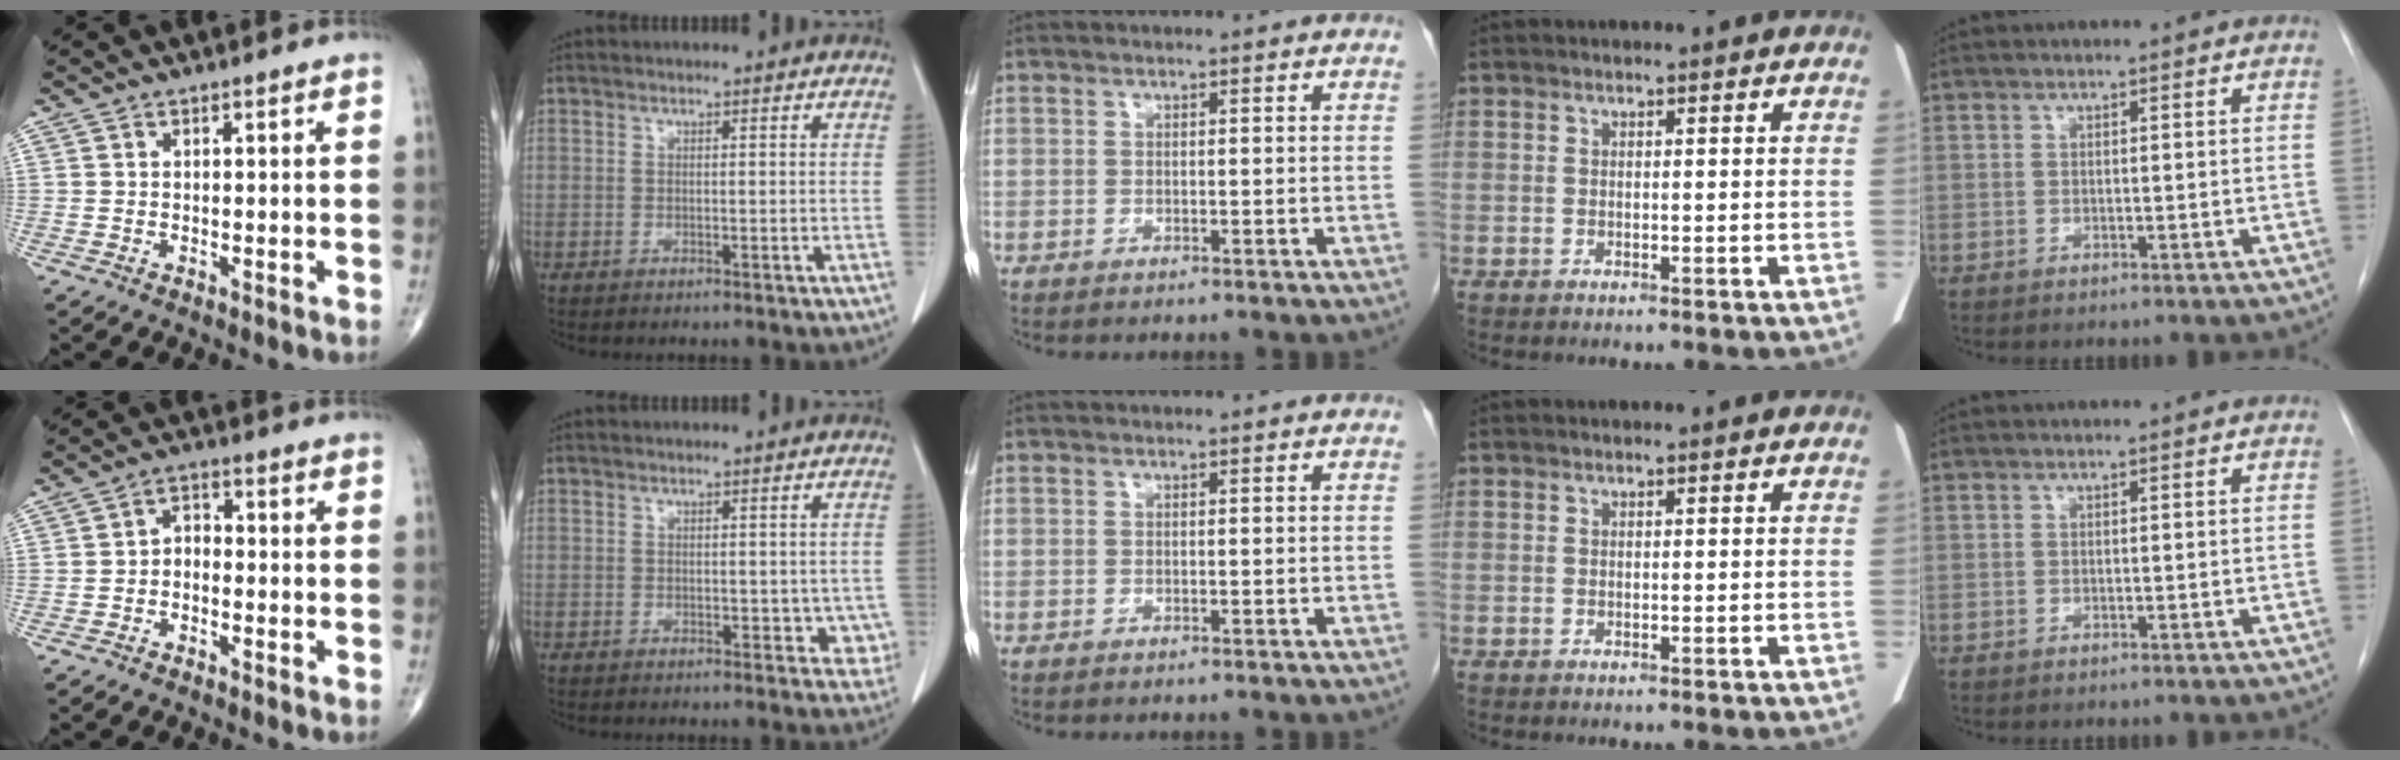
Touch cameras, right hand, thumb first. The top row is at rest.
{"thumb": {"total": 2.8, "force": [-1.1, 1.9, 1.7], "torque": [-0.014, 0.017, -0.032]}, "index": {"total": 3.1, "force": [-0.2, 2.3, 2.1], "torque": [-0.003, 0.007, 0.001]}}